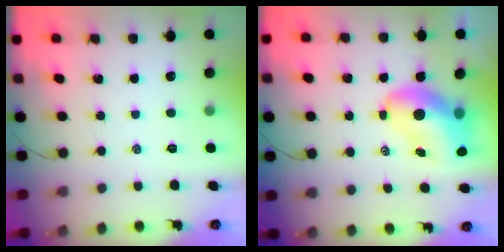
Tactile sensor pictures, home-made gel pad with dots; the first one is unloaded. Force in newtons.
{"total": 9.7, "press": 9.5, "slide": 2.2}